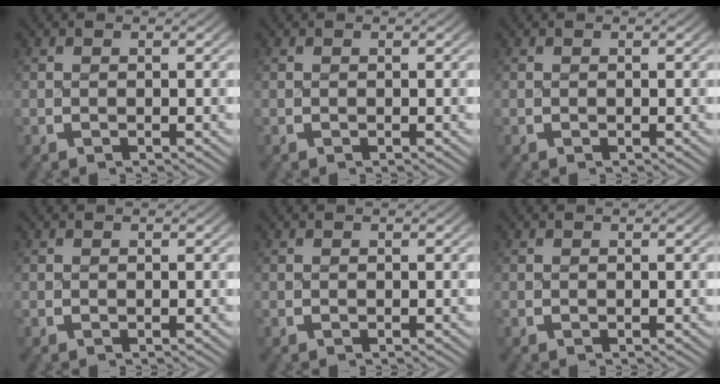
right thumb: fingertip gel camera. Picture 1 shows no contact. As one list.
[{"total": 0.0}, {"total": 0.0}, {"total": 0.0}, {"total": 0.0}, {"total": 0.0}]